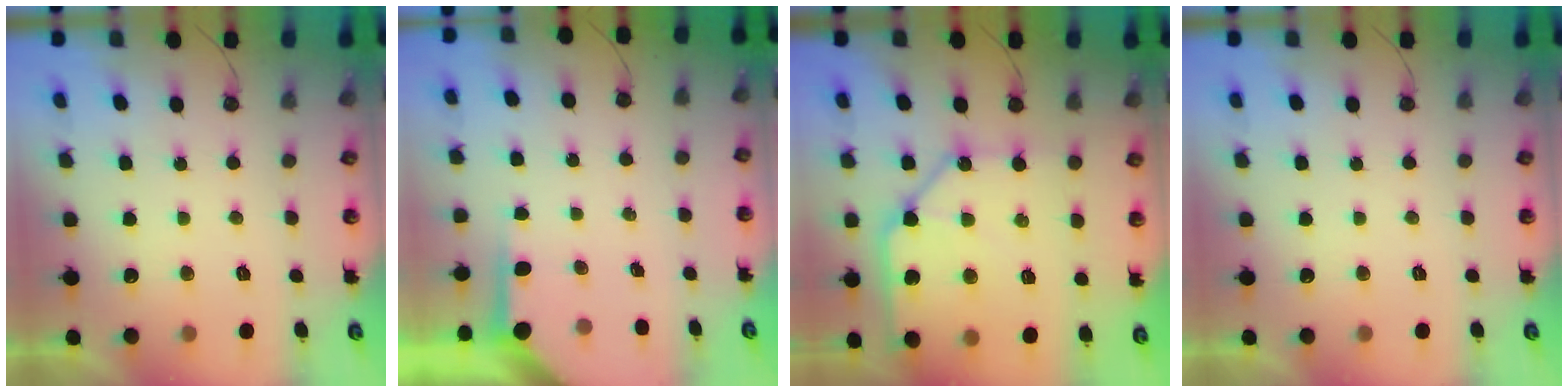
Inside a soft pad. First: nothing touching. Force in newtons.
{"total": 3.5, "press": 3.5, "slide": 0.3}
{"total": 14.2, "press": 14.1, "slide": 1.6}
{"total": 0.0}